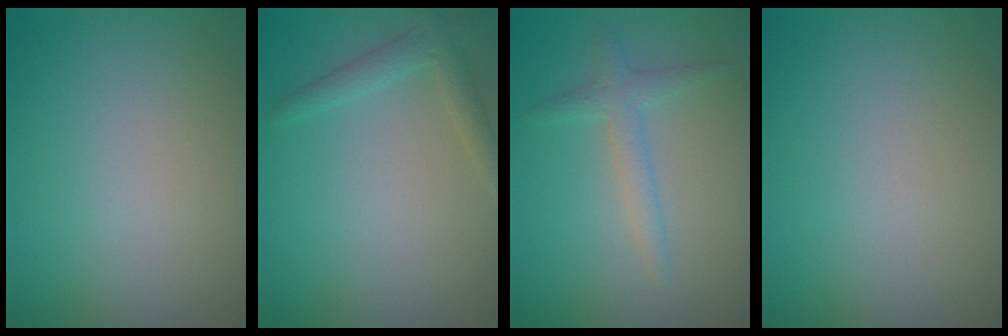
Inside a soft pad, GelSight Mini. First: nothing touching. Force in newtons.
{"total": 2.0, "press": 2.0, "slide": 0.1}
{"total": 2.0, "press": 2.0, "slide": 0.1}
{"total": 0.0}